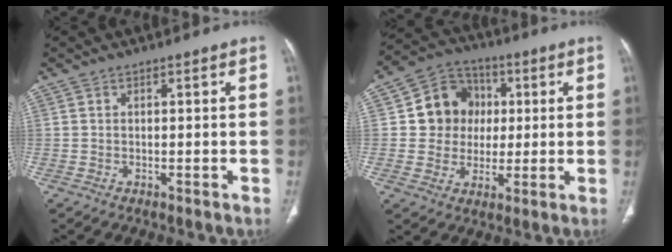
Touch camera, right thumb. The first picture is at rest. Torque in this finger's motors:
{"motor_torque": [-0.27, 0.42, -0.04, -0.22, 0.13]}